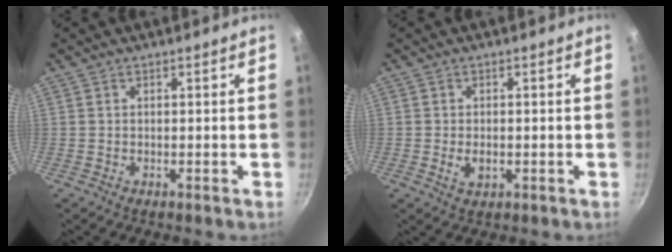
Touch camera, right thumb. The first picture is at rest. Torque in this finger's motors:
{"motor_torque": [0.25, 0.25, 0.36, -0.22, -0.01]}